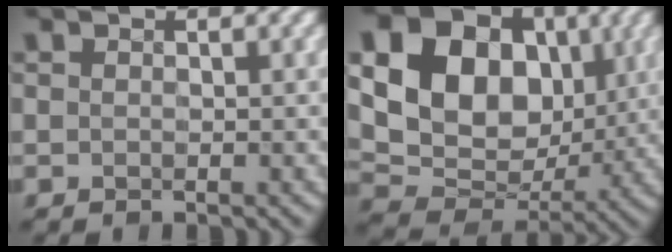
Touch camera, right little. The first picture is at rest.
{"total": 18.1, "force": [4.6, 14.5, 9.8], "torque": [-0.217, 0.046, 0.081]}